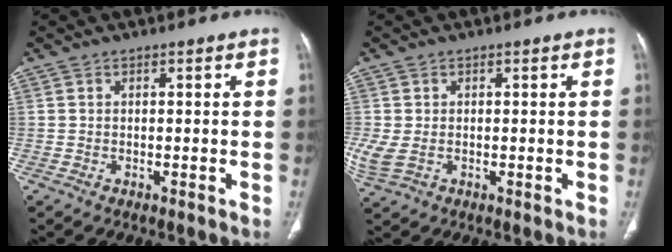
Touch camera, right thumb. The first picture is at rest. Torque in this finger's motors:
{"motor_torque": [2.62, 2.40, 0.25, 0.55, 0.25]}